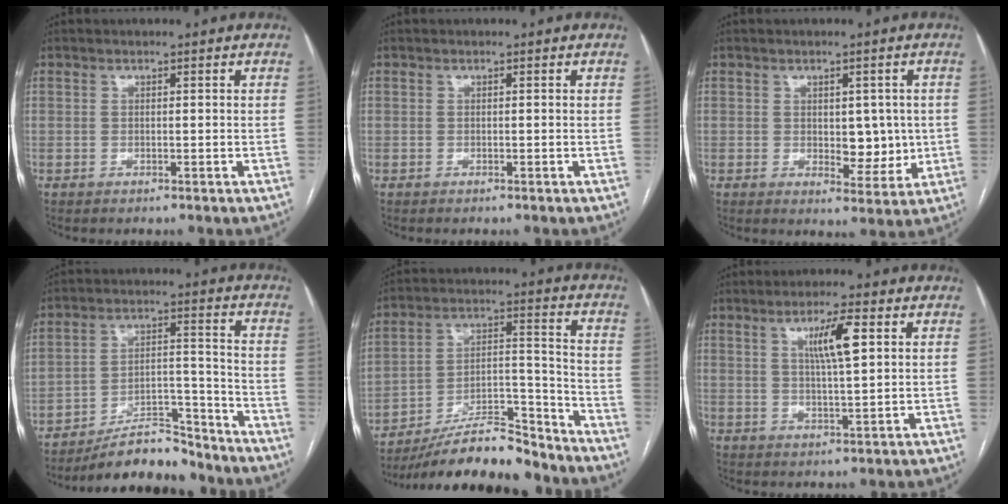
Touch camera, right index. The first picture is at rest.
{"total": 0.0}
{"total": 5.8, "force": [0.3, 3.2, 4.8], "torque": [-0.055, -0.004, 0.013]}
{"total": 10.8, "force": [-9.9, 2.7, 3.4], "torque": [-0.046, 0.033, -0.165]}
{"total": 17.2, "force": [-15.5, 3.1, 6.9], "torque": [-0.123, 0.026, -0.262]}
{"total": 6.3, "force": [2.3, 0.4, 5.9], "torque": [-0.106, 0.002, 0.040]}